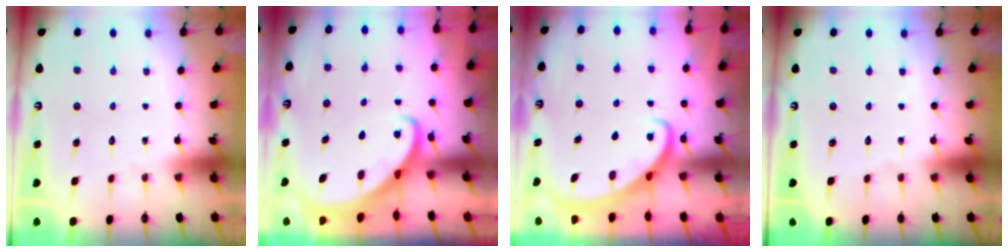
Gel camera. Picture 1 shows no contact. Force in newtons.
{"total": 3.3, "press": 3.3, "slide": 0.4}
{"total": 2.6, "press": 2.5, "slide": 0.3}
{"total": 0.0}